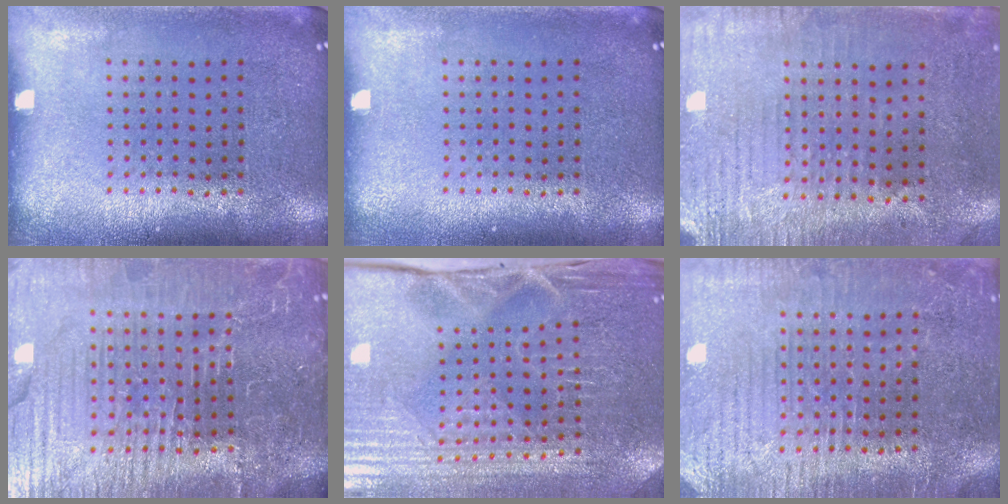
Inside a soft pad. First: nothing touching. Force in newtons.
{"total": 0.0}
{"total": 3.0, "press": 2.5, "slide": 1.6}
{"total": 6.4, "press": 5.8, "slide": 2.6}
{"total": 4.2, "press": 4.1, "slide": 0.8}
{"total": 3.4, "press": 3.3, "slide": 0.9}